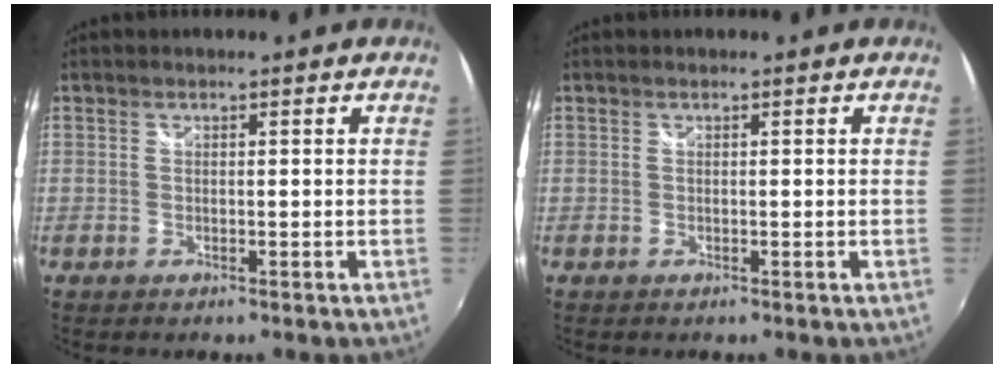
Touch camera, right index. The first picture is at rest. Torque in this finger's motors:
{"motor_torque": [0.04, 0.05, 0.00, 0.00]}